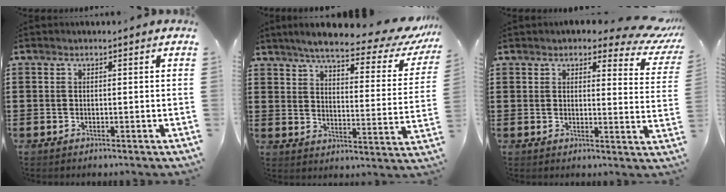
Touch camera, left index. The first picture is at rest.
{"total": 7.3, "force": [6.2, 0.8, 3.7], "torque": [-0.084, -0.040, 0.102]}
{"total": 4.8, "force": [4.0, 1.2, 2.3], "torque": [-0.037, -0.021, 0.067]}